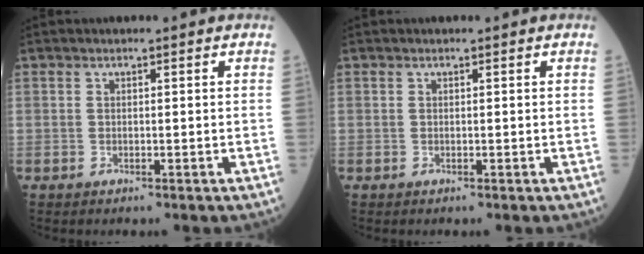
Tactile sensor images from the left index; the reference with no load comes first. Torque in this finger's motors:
{"motor_torque": [0.00, 0.00, 0.00, 0.00]}